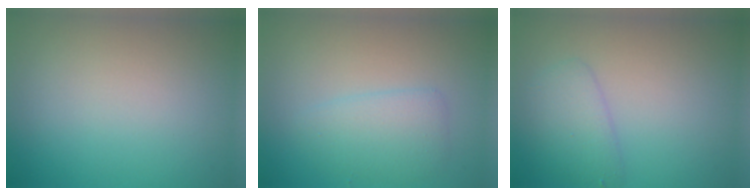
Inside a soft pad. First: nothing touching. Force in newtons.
{"total": 2.8, "press": 2.8, "slide": 0.1}
{"total": 2.5, "press": 2.5, "slide": 0.2}